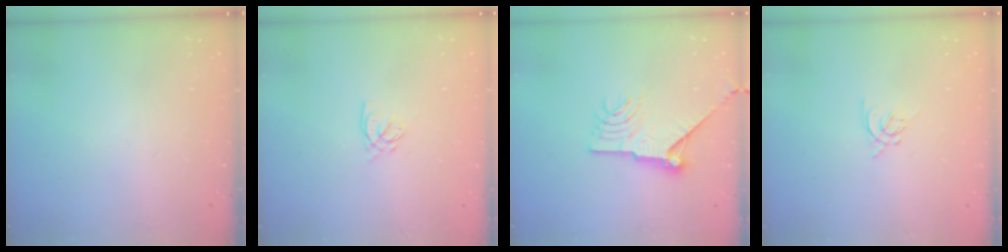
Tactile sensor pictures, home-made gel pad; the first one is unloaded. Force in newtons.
{"total": 3.3, "press": 3.3, "slide": 0.3}
{"total": 12.8, "press": 12.8, "slide": 0.8}
{"total": 2.0, "press": 1.9, "slide": 0.5}